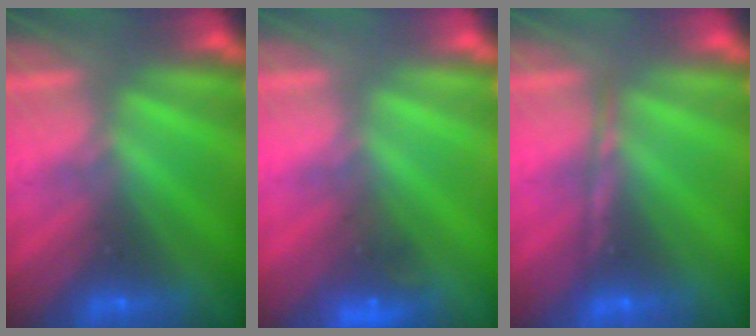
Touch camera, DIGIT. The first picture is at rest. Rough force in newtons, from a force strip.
{"total": 4.7}
{"total": 1.7}